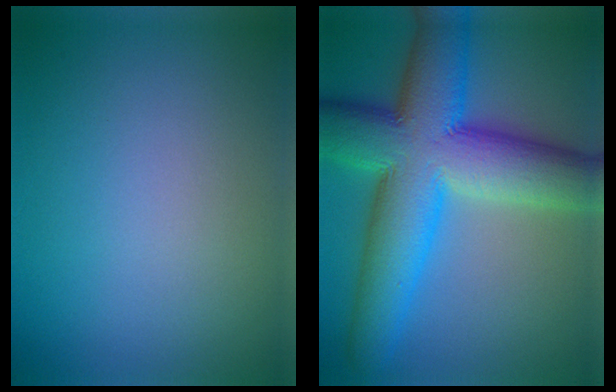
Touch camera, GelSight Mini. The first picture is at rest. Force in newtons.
{"total": 14.0, "press": 14.0, "slide": 0.1}